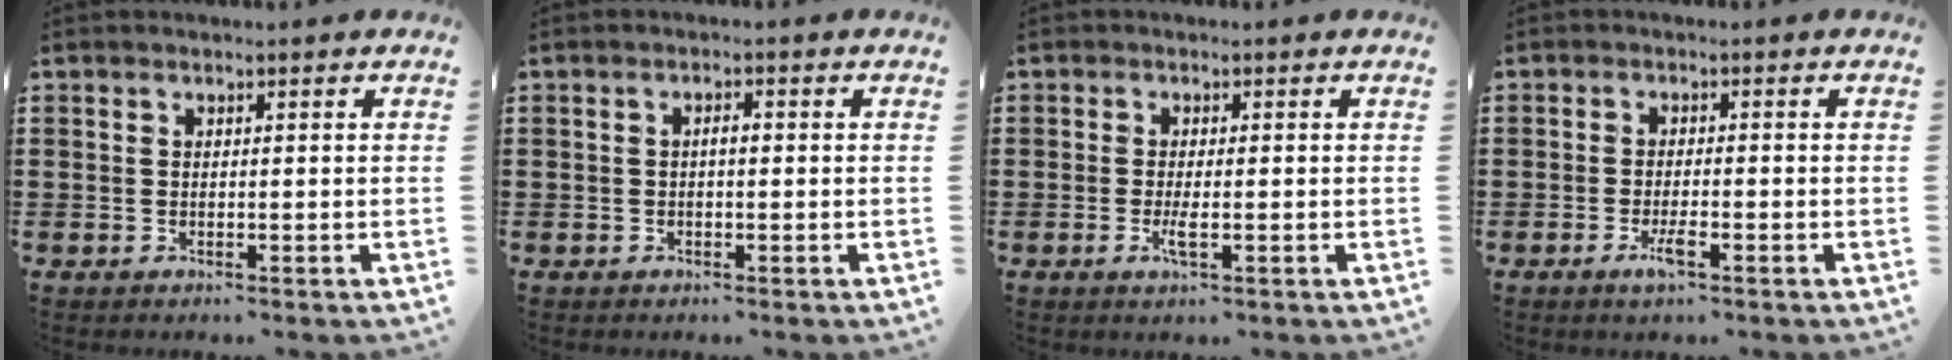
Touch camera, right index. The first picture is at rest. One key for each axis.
{"total": 1.4, "fx": -0.2, "fy": 0.4, "fz": 1.3, "tx": -0.025, "ty": 0.001, "tz": -0.004}
{"total": 2.5, "fx": -0.8, "fy": 0.3, "fz": 2.4, "tx": -0.055, "ty": -0.009, "tz": -0.019}
{"total": 2.5, "fx": -1.3, "fy": 0.4, "fz": 2.1, "tx": -0.049, "ty": -0.007, "tz": -0.027}